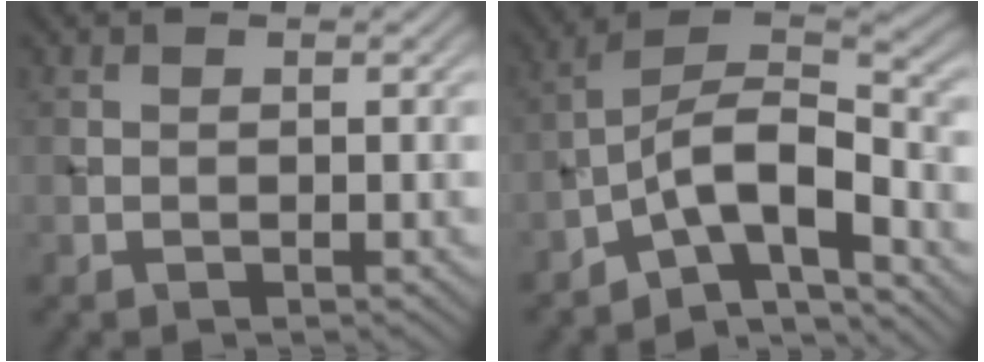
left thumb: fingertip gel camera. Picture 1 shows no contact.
{"total": 9.6, "force": [-6.1, 3.3, 6.6], "torque": [-0.102, 0.010, -0.129]}